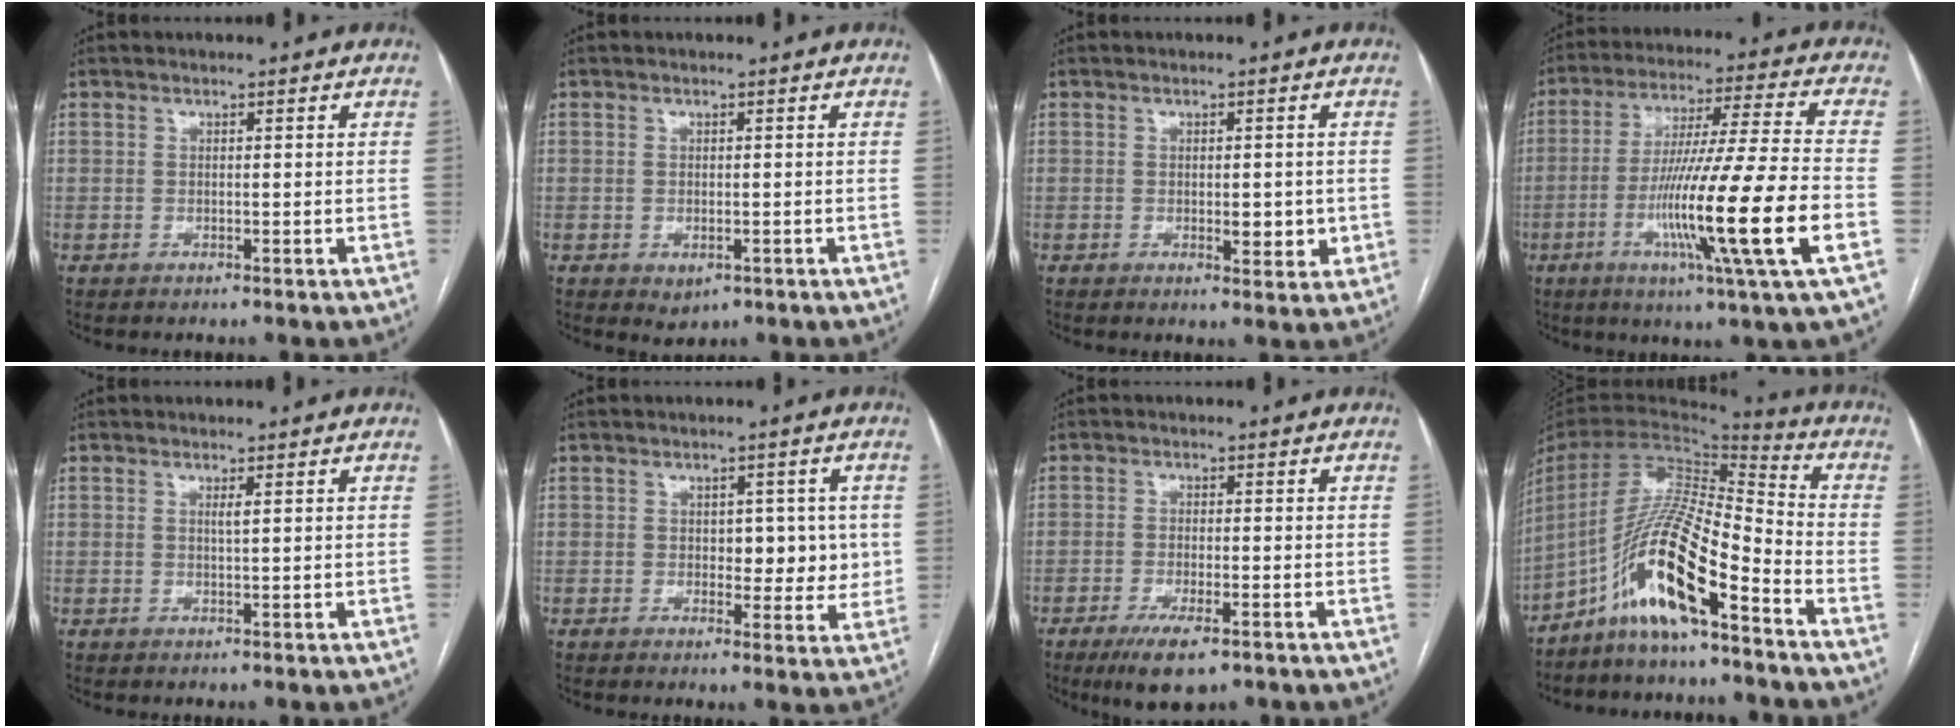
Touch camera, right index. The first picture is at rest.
{"total": 2.1, "force": [-0.8, 1.4, 1.4], "torque": [-0.017, -0.002, -0.001]}
{"total": 3.7, "force": [-0.5, 1.5, 3.3], "torque": [-0.046, -0.003, -0.003]}
{"total": 19.6, "force": [-6.0, -1.6, 18.6], "torque": [-0.335, -0.025, -0.111]}
{"total": 0.9, "force": [0.4, -0.1, 0.8], "torque": [-0.017, -0.001, 0.007]}
{"total": 5.5, "force": [0.5, 3.3, 4.3], "torque": [-0.038, 0.007, 0.009]}
{"total": 6.4, "force": [-4.0, 1.6, 4.8], "torque": [-0.085, -0.013, -0.061]}
{"total": 15.0, "force": [-9.1, 2.0, 11.8], "torque": [-0.230, 0.004, -0.167]}